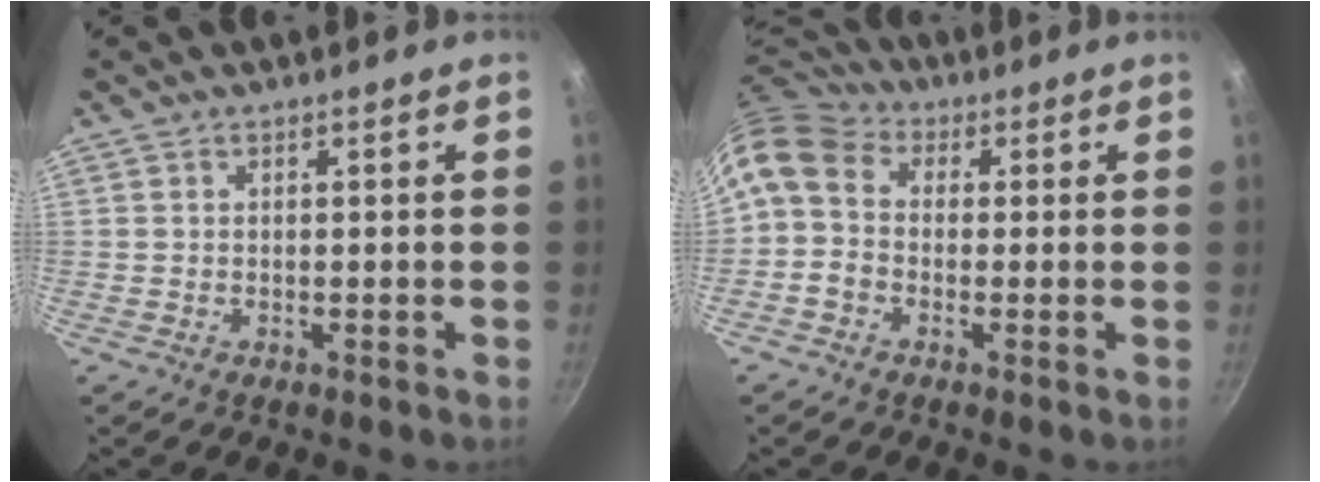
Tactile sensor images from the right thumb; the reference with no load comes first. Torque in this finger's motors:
{"motor_torque": [-0.07, 0.94, 1.21, -0.58, 0.25]}